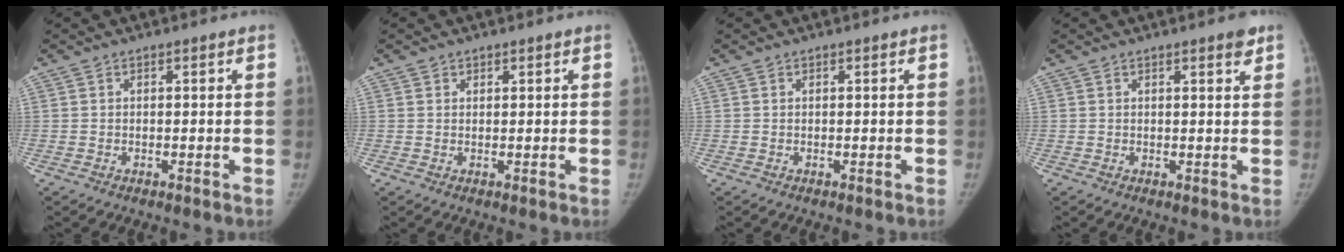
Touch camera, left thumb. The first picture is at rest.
{"total": 0.7, "force": [0.5, 0.4, -0.1], "torque": [0.009, -0.005, 0.007]}
{"total": 0.0}
{"total": 2.0, "force": [1.5, 0.2, 1.3], "torque": [-0.013, -0.009, 0.020]}